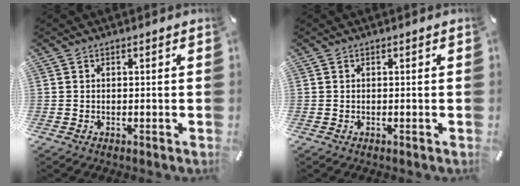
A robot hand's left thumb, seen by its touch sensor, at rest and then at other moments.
{"total": 0.0}